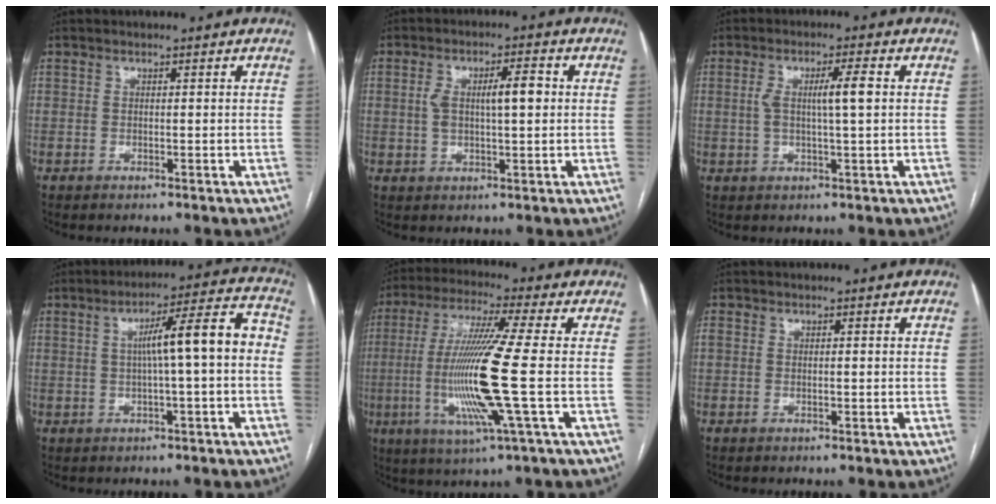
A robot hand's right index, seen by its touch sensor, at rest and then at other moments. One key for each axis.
{"total": 6.5, "fx": 0.8, "fy": 1.8, "fz": 6.2, "tx": -0.118, "ty": 0.019, "tz": 0.019}
{"total": 5.3, "fx": 0.6, "fy": 0.2, "fz": 5.2, "tx": -0.099, "ty": 0.009, "tz": 0.013}
{"total": 9.5, "fx": -0.2, "fy": 0.7, "fz": 9.5, "tx": -0.137, "ty": 0.032, "tz": -0.004}
{"total": 14.9, "fx": -2.4, "fy": -1.3, "fz": 14.7, "tx": -0.304, "ty": -0.014, "tz": -0.054}
{"total": 0.9, "fx": -0.2, "fy": 0.5, "fz": 0.8, "tx": -0.025, "ty": 0.006, "tz": -0.001}